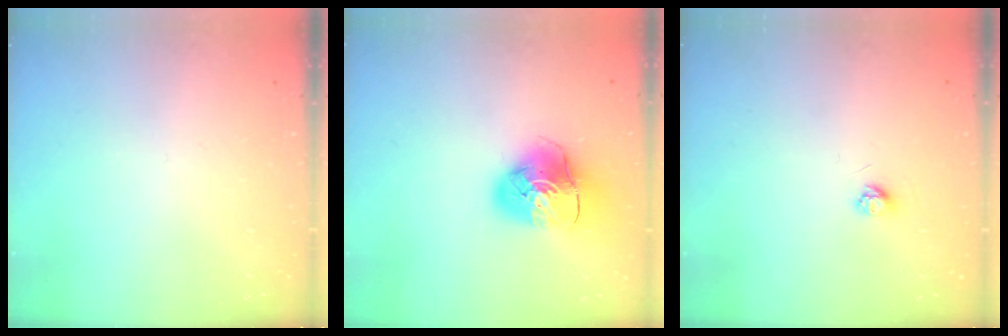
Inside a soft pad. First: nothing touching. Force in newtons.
{"total": 10.6, "press": 10.5, "slide": 1.2}
{"total": 3.2, "press": 3.2, "slide": 0.4}